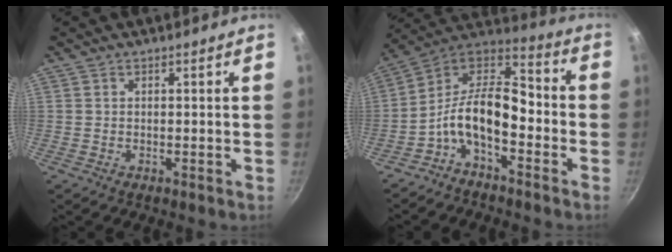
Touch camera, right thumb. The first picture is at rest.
{"total": 12.9, "force": [-4.2, 6.4, 10.4], "torque": [-0.172, 0.088, -0.084]}